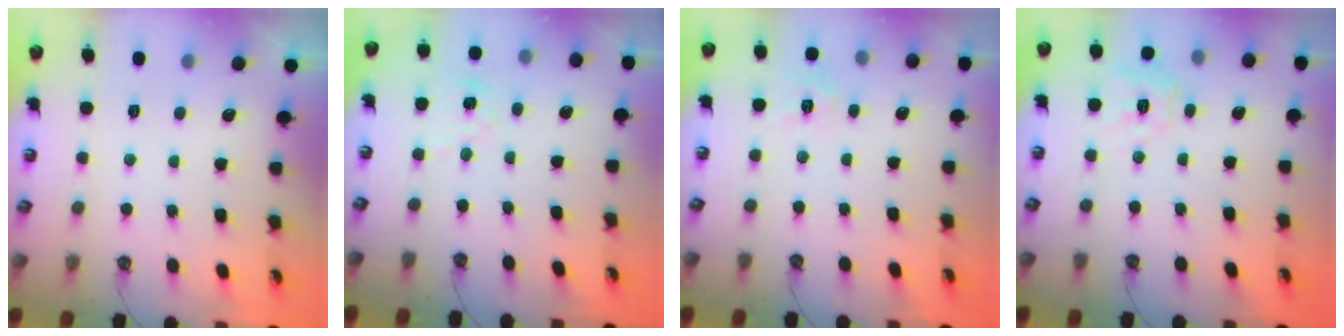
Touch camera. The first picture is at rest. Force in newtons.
{"total": 3.6, "press": 3.6, "slide": 0.4}
{"total": 5.0, "press": 5.0, "slide": 0.7}
{"total": 9.9, "press": 9.8, "slide": 0.9}